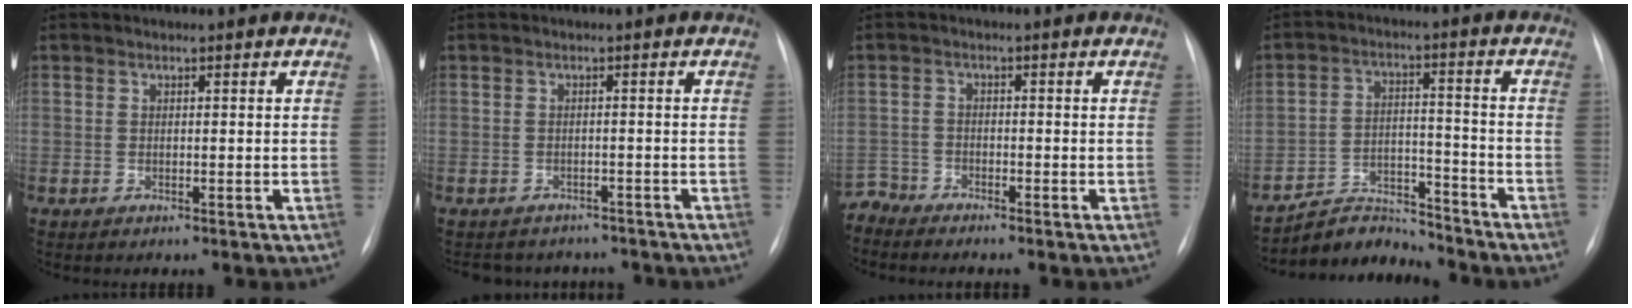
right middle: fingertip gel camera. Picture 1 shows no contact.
{"total": 7.2, "force": [-6.6, 2.9, 0.6], "torque": [-0.006, 0.012, -0.075]}
{"total": 3.5, "force": [-3.4, 0.2, -0.8], "torque": [0.021, -0.013, -0.066]}
{"total": 8.1, "force": [-8.0, 1.4, -0.7], "torque": [0.010, 0.021, -0.140]}